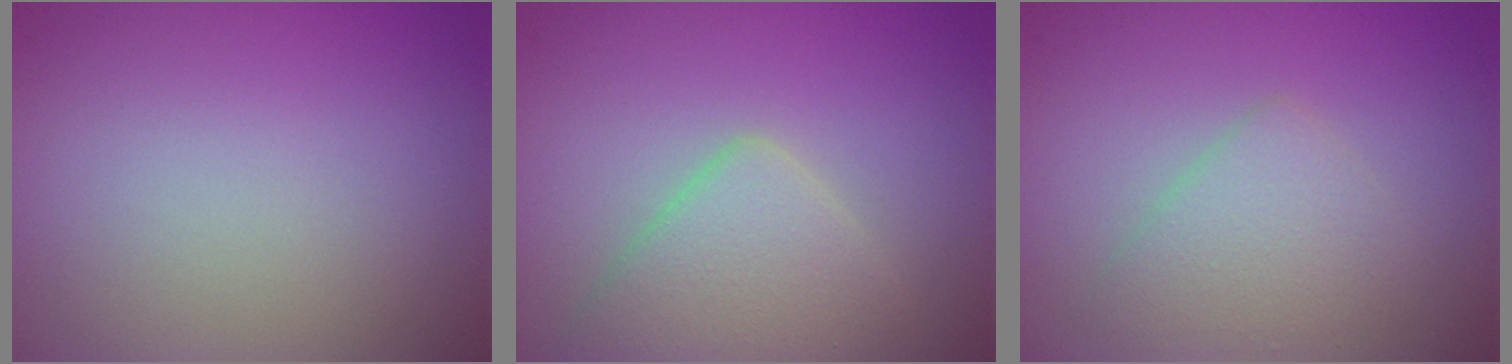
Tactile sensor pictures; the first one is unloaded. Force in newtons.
{"total": 4.4, "press": 4.4, "slide": 0.2}
{"total": 2.8, "press": 2.8, "slide": 0.1}